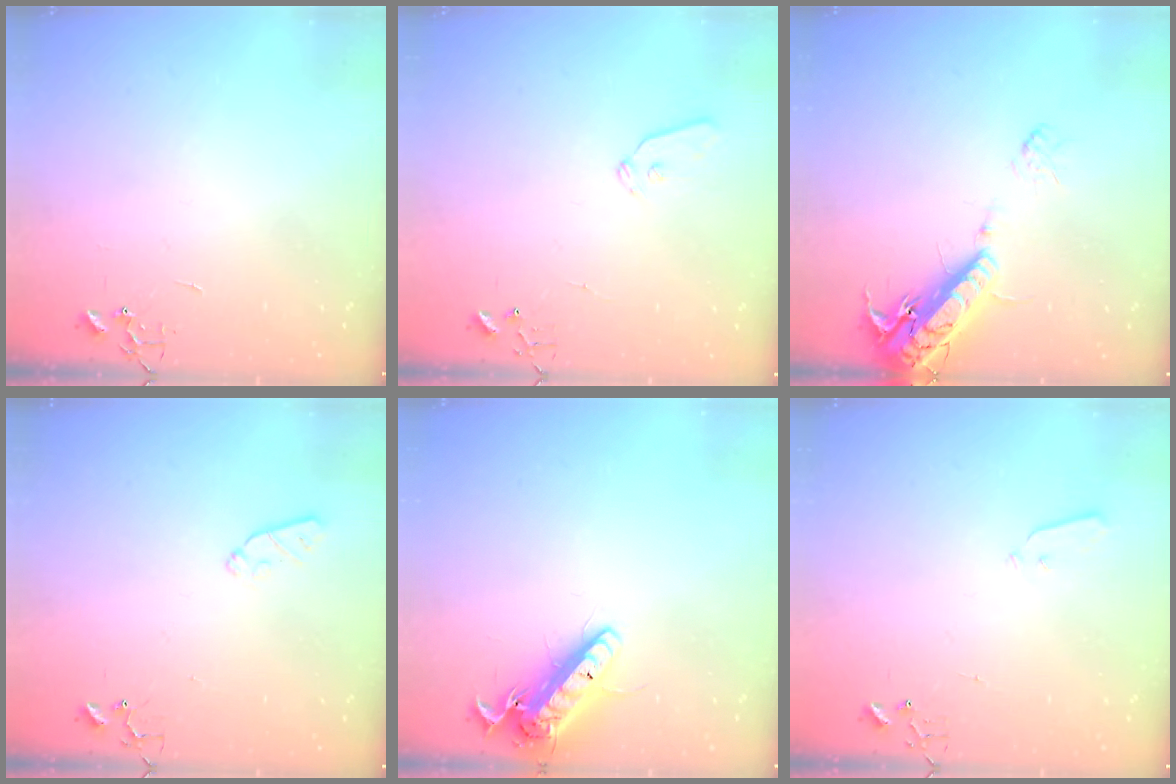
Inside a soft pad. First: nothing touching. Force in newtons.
{"total": 6.0, "press": 5.9, "slide": 0.8}
{"total": 16.4, "press": 15.9, "slide": 3.8}
{"total": 5.2, "press": 5.1, "slide": 0.7}
{"total": 15.1, "press": 14.8, "slide": 3.3}
{"total": 3.1, "press": 3.0, "slide": 0.7}